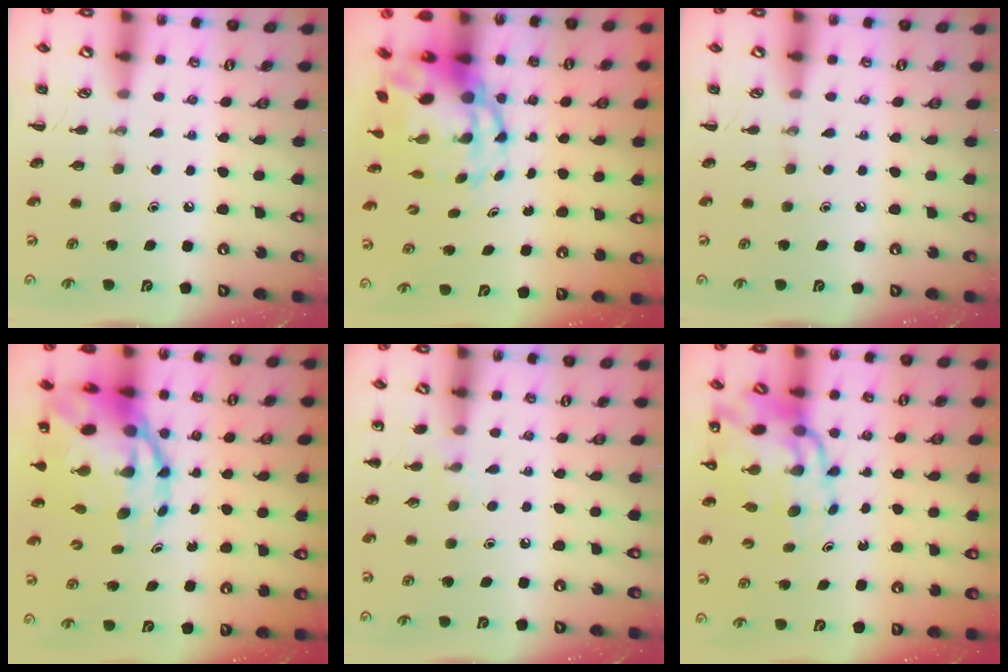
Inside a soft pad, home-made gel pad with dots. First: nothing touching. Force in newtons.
{"total": 8.1, "press": 7.8, "slide": 2.0}
{"total": 0.0}
{"total": 13.5, "press": 13.1, "slide": 3.2}
{"total": 3.9, "press": 3.7, "slide": 1.3}
{"total": 14.2, "press": 13.5, "slide": 4.5}